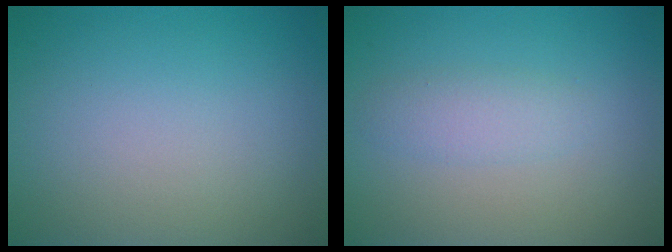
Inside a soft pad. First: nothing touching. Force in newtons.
{"total": 1.8, "press": 1.8, "slide": 0.1}